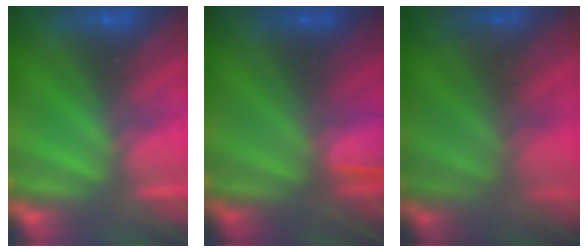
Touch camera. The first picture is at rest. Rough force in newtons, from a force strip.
{"total": 1.4}
{"total": 11.5}